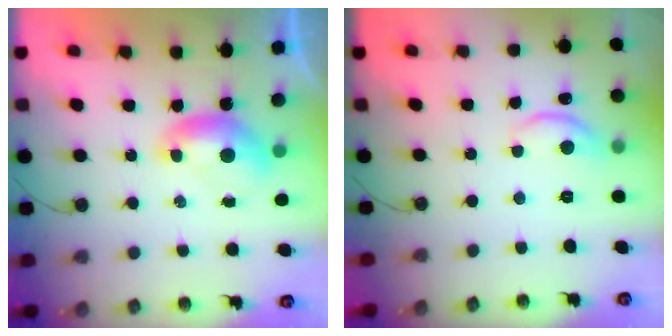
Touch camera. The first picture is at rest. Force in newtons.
{"total": 5.4, "press": 5.4, "slide": 0.5}